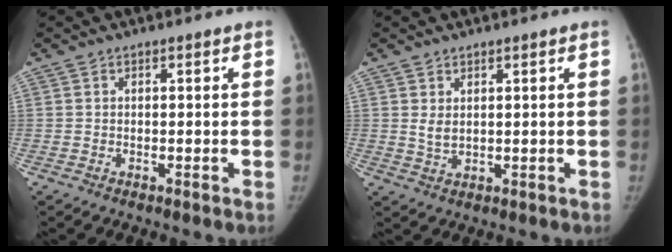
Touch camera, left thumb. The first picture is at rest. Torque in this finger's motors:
{"motor_torque": [0.14, 1.12, 0.11, -0.51, 0.22]}